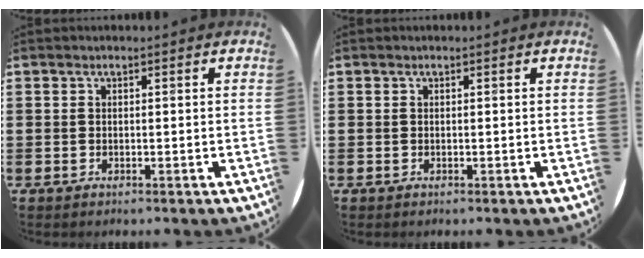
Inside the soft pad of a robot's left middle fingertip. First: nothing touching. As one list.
[{"total": 0.0}]